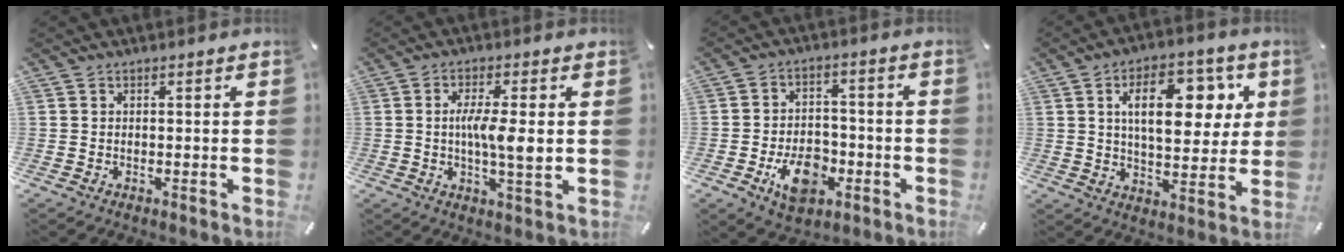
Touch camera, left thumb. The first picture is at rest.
{"total": 7.7, "force": [0.3, 1.4, 7.6], "torque": [-0.137, -0.007, -0.003]}
{"total": 10.8, "force": [-4.0, 7.0, 7.1], "torque": [-0.117, 0.015, -0.067]}
{"total": 16.1, "force": [5.3, 8.9, 12.2], "torque": [-0.178, -0.004, 0.084]}